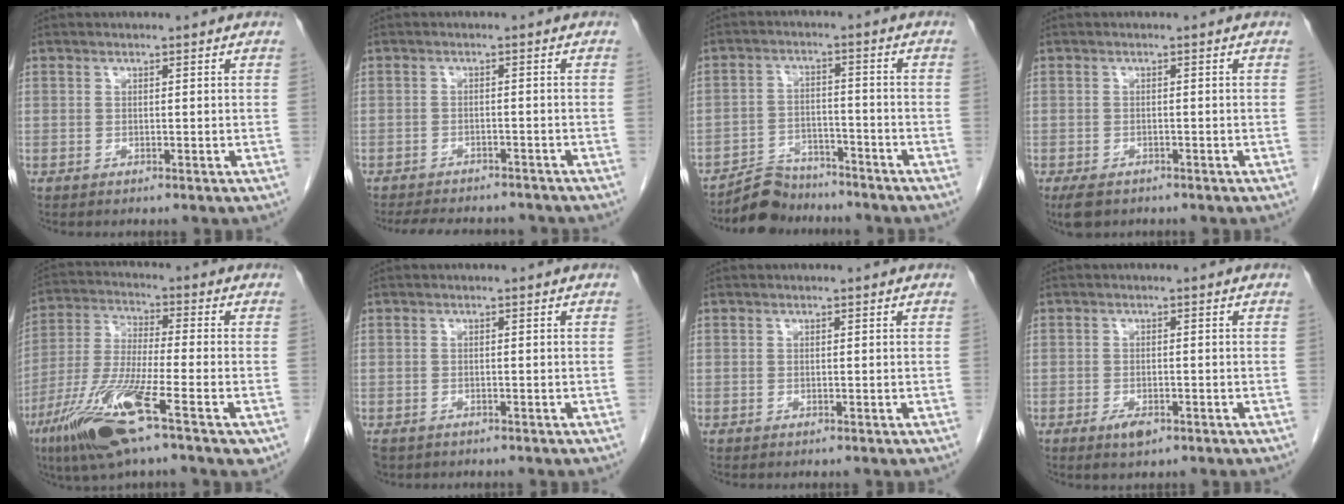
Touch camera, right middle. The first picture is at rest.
{"total": 10.8, "force": [-9.7, 3.2, 3.6], "torque": [-0.068, 0.002, -0.123]}
{"total": 6.2, "force": [-5.7, 2.3, -0.2], "torque": [0.006, 0.010, -0.100]}
{"total": 3.4, "force": [-2.4, 1.8, 1.6], "torque": [-0.031, -0.005, -0.035]}
{"total": 15.2, "force": [-7.6, 1.4, 13.1], "torque": [-0.269, -0.030, -0.140]}
{"total": 3.2, "force": [-2.2, 2.0, 1.1], "torque": [-0.026, -0.004, -0.035]}
{"total": 0.0}
{"total": 2.6, "force": [-1.5, 1.0, 1.9], "torque": [-0.034, 0.000, -0.022]}